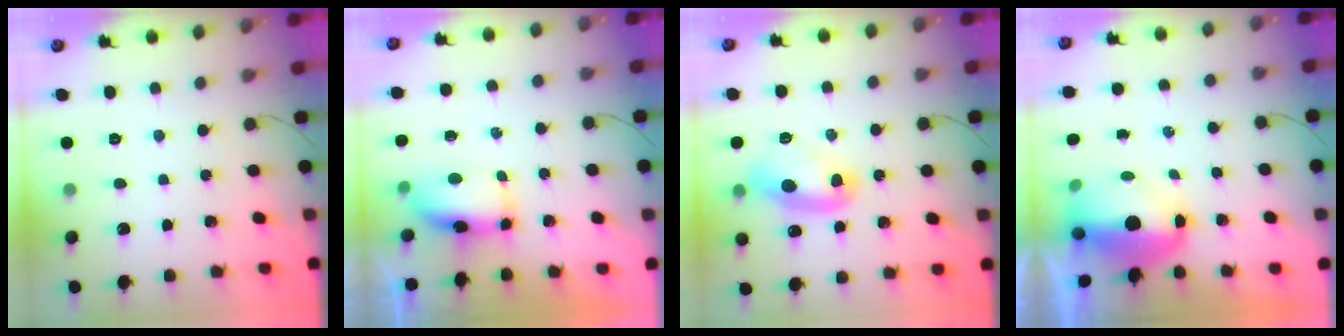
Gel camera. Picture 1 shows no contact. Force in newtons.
{"total": 12.6, "press": 8.5, "slide": 9.3}
{"total": 10.9, "press": 10.0, "slide": 4.3}
{"total": 7.0, "press": 6.9, "slide": 0.8}